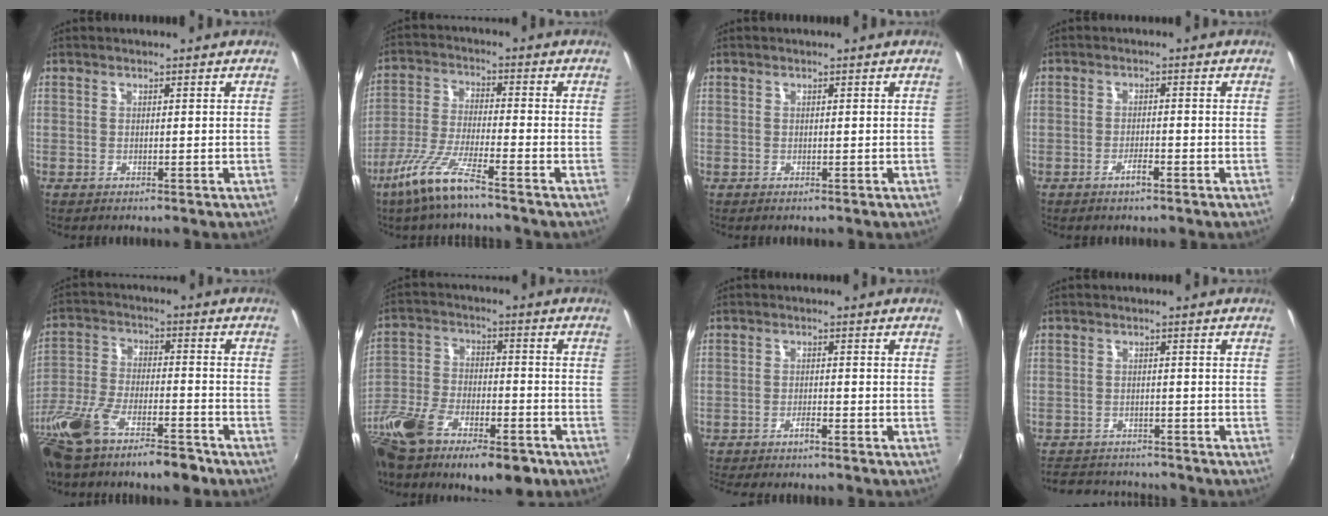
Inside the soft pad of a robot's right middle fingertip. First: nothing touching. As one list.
[{"total": 8.4, "force": [-5.5, 0.4, 6.3], "torque": [-0.132, -0.009, -0.112]}, {"total": 0.0}, {"total": 1.5, "force": [-0.8, 0.1, 1.3], "torque": [-0.027, 0.001, -0.017]}, {"total": 17.3, "force": [-13.0, 4.6, 10.5], "torque": [-0.227, -0.039, -0.233]}, {"total": 19.9, "force": [-13.2, 7.5, 12.8], "torque": [-0.272, -0.057, -0.229]}, {"total": 1.8, "force": [-1.5, -0.1, 1.0], "torque": [-0.028, -0.001, -0.032]}, {"total": 8.6, "force": [-7.9, 2.5, 2.2], "torque": [-0.065, 0.001, -0.120]}]